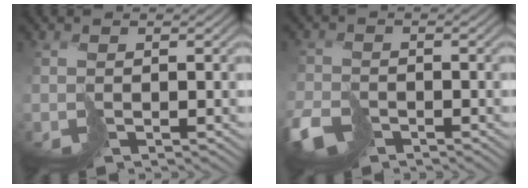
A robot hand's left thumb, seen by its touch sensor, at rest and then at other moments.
{"total": 4.9, "force": [-3.4, 2.9, 2.1], "torque": [-0.047, -0.013, -0.074]}